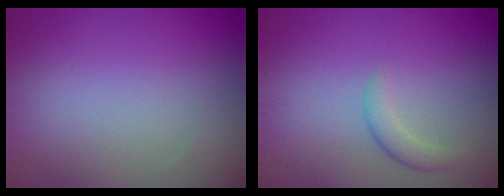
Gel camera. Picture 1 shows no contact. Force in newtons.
{"total": 1.6, "press": 1.6, "slide": 0.0}